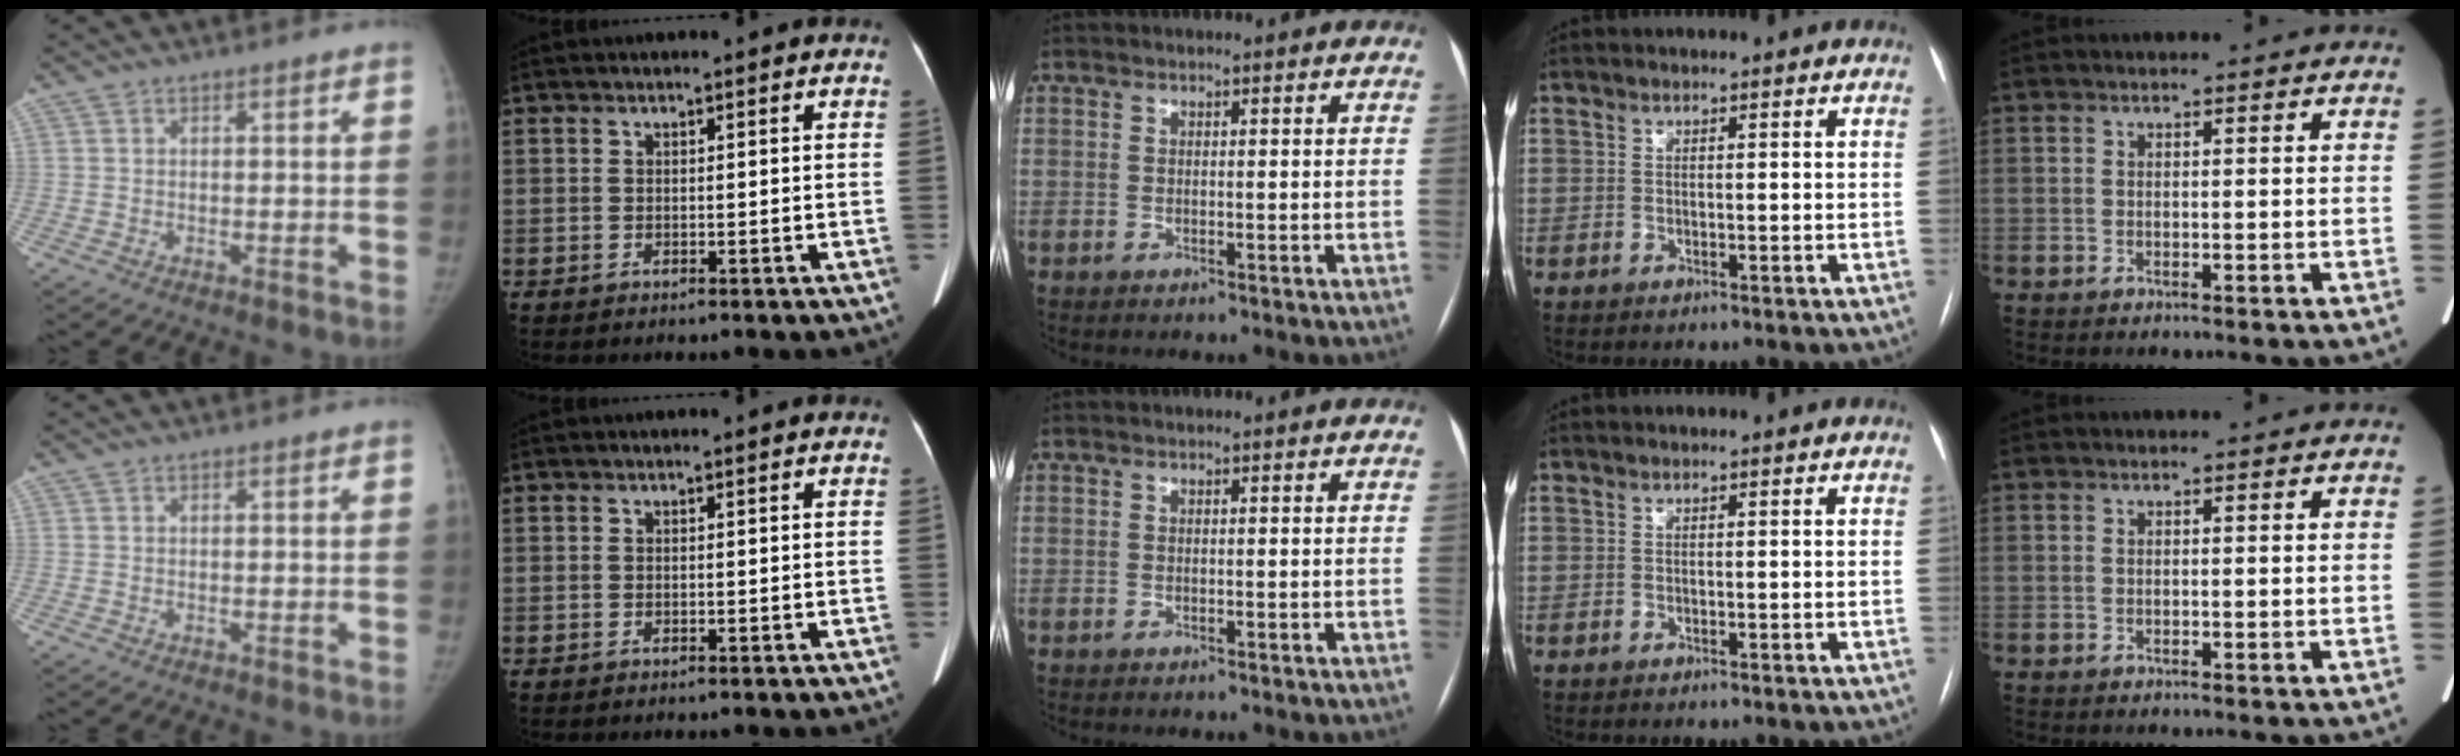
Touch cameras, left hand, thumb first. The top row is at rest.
{}